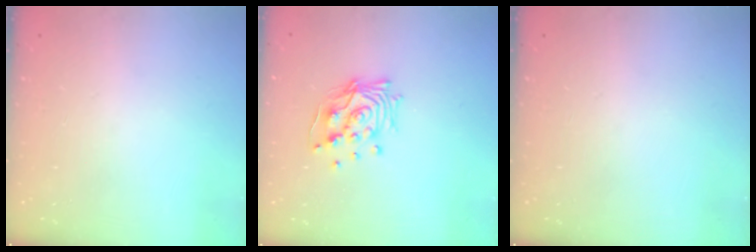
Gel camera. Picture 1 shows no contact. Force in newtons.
{"total": 12.9, "press": 12.8, "slide": 1.1}
{"total": 0.0}